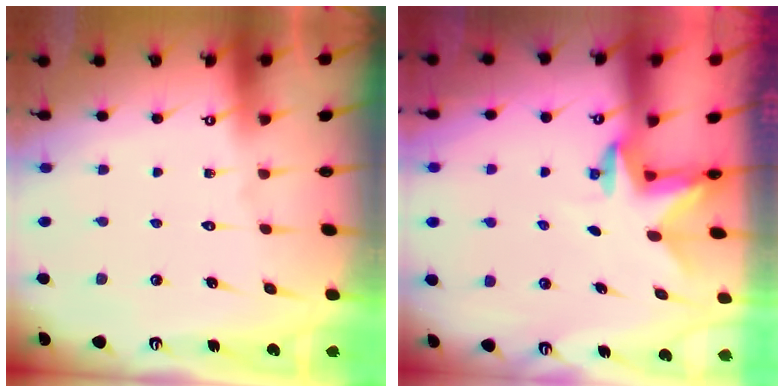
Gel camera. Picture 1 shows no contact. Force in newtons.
{"total": 2.5, "press": 2.4, "slide": 0.5}